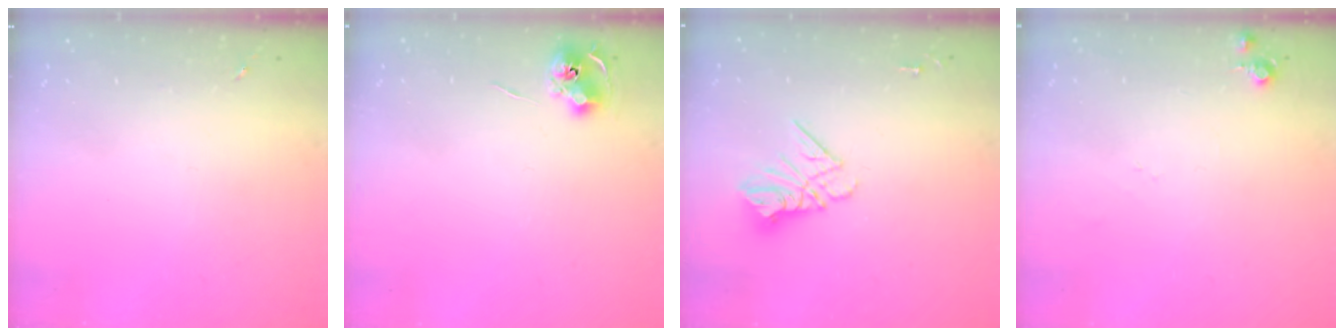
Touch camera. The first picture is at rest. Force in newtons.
{"total": 6.6, "press": 6.6, "slide": 0.3}
{"total": 10.7, "press": 10.7, "slide": 1.0}
{"total": 4.2, "press": 4.2, "slide": 0.6}